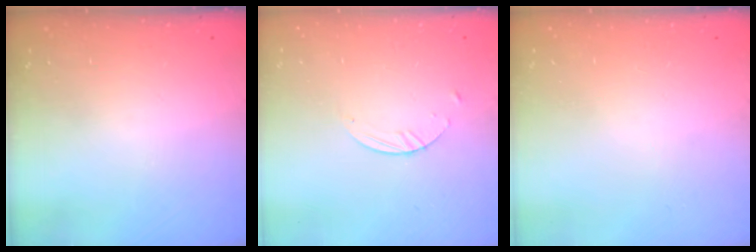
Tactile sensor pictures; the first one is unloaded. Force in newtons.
{"total": 2.1, "press": 2.1, "slide": 0.2}
{"total": 0.0}